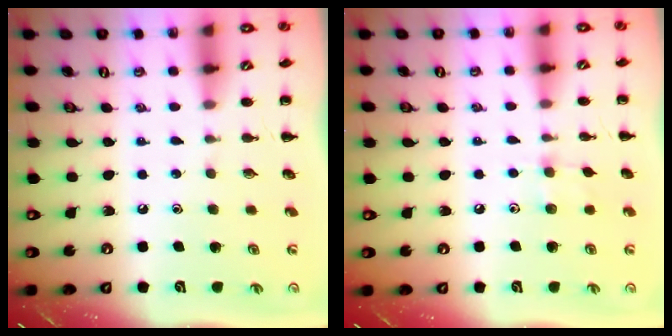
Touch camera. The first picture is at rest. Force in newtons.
{"total": 5.9, "press": 5.6, "slide": 1.9}